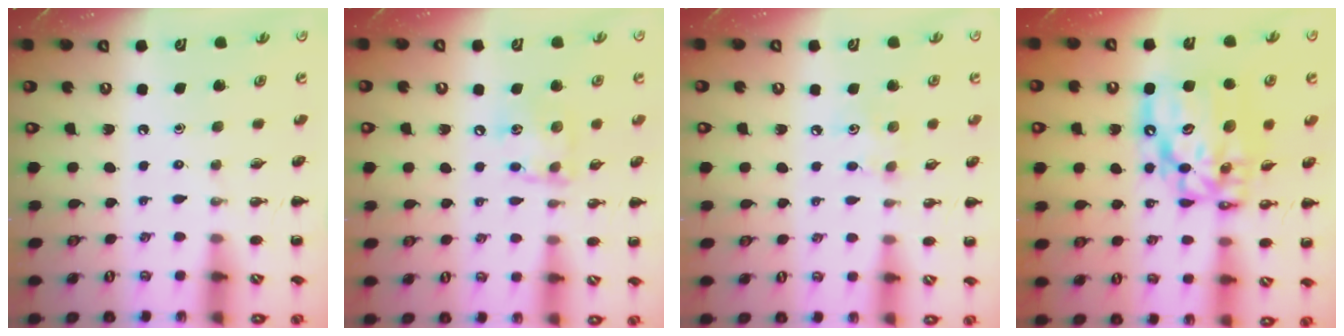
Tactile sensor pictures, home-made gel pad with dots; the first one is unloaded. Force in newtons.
{"total": 9.1, "press": 9.1, "slide": 0.8}
{"total": 5.2, "press": 5.1, "slide": 1.1}
{"total": 15.0, "press": 14.5, "slide": 4.0}